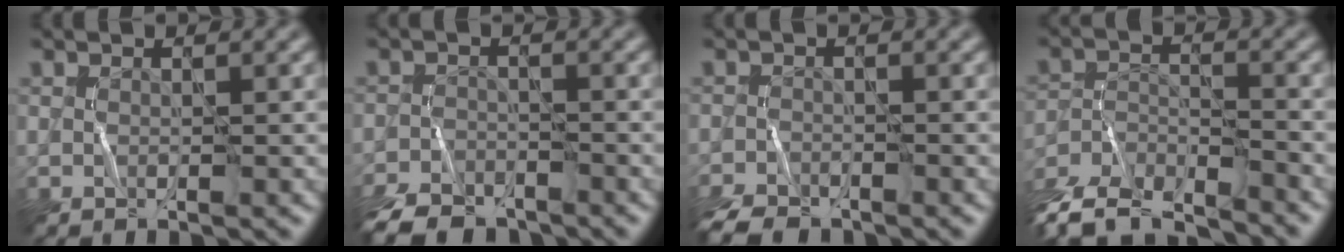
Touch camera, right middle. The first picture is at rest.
{"total": 6.5, "force": [-5.6, 2.6, 2.2], "torque": [-0.043, -0.024, -0.101]}
{"total": 4.1, "force": [-3.6, 1.4, 1.3], "torque": [-0.027, -0.018, -0.073]}
{"total": 10.1, "force": [-9.4, 3.0, 2.1], "torque": [-0.035, -0.009, -0.155]}